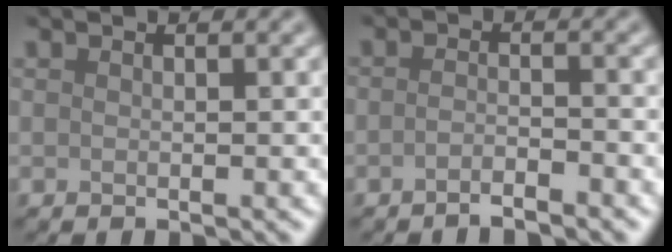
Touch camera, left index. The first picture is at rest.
{"total": 1.7, "force": [-1.3, 0.3, 1.1], "torque": [-0.018, 0.001, -0.029]}